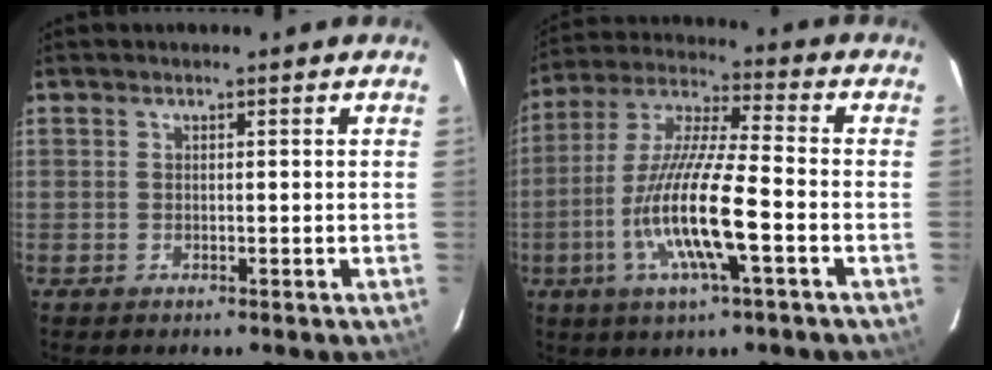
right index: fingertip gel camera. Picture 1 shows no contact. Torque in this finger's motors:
{"motor_torque": [1.36, -0.78, 1.05, 0.21]}